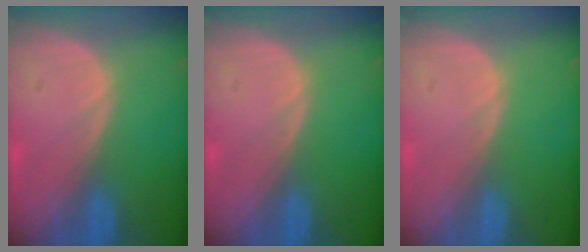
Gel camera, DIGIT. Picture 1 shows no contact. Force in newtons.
{"total": 0.0}
{"total": 0.0}